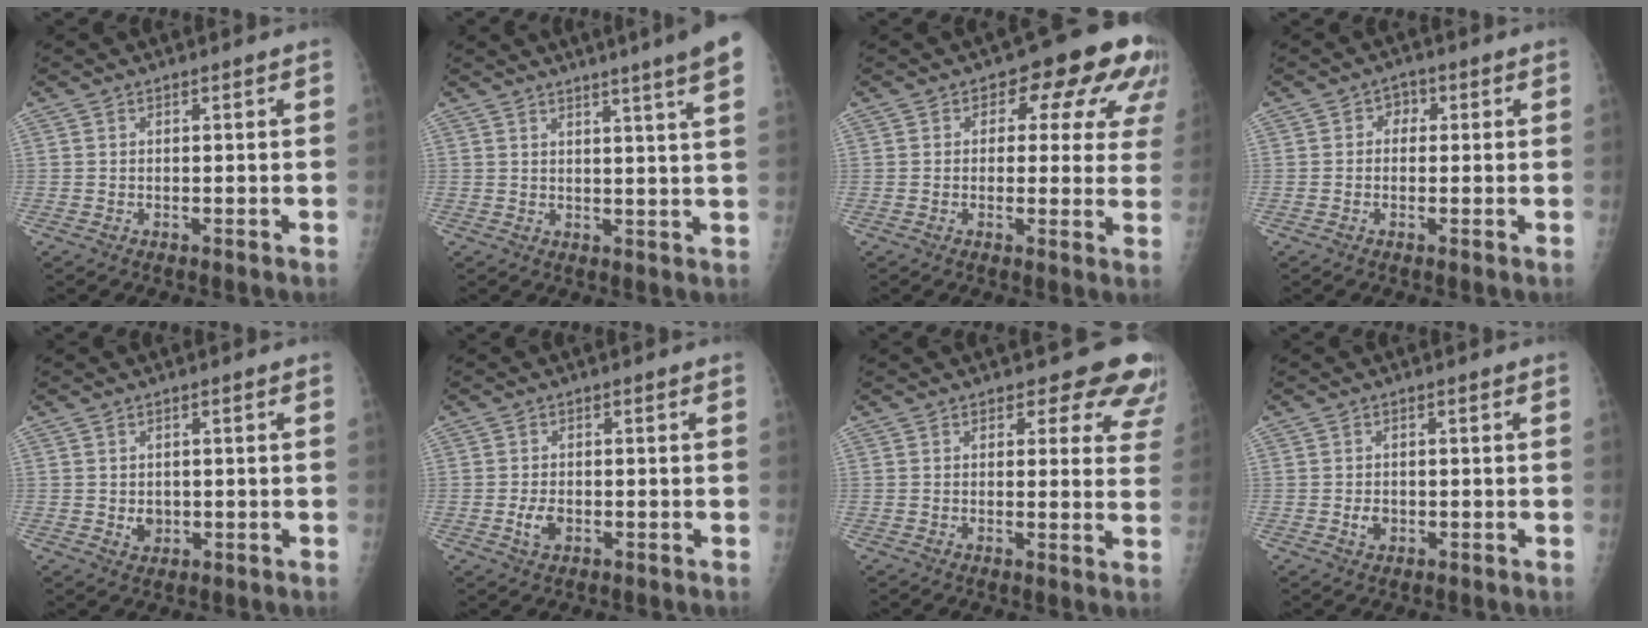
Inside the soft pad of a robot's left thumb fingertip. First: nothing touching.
{"total": 11.0, "force": [7.5, -0.6, 8.1], "torque": [-0.103, -0.020, 0.073]}
{"total": 12.5, "force": [5.5, 7.0, 8.8], "torque": [-0.043, -0.009, 0.050]}
{"total": 2.5, "force": [0.3, 2.2, 1.3], "torque": [0.005, 0.008, -0.007]}
{"total": 2.7, "force": [-0.2, 2.2, 1.5], "torque": [-0.010, 0.000, 0.003]}
{"total": 3.2, "force": [-0.9, 2.0, 2.3], "torque": [-0.042, 0.002, -0.016]}
{"total": 10.2, "force": [8.1, 4.9, 3.9], "torque": [0.014, -0.036, 0.063]}
{"total": 2.2, "force": [-0.5, 1.7, 1.3], "torque": [-0.014, 0.002, -0.007]}